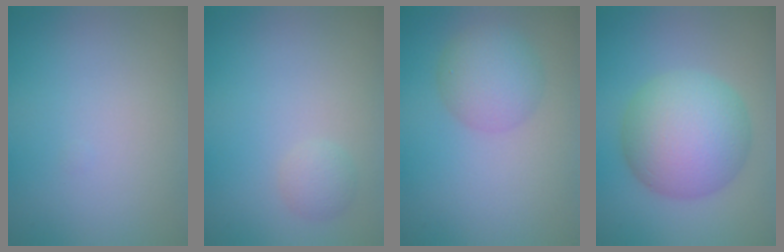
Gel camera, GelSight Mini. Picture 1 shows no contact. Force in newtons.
{"total": 1.3, "press": 1.3, "slide": 0.1}
{"total": 4.0, "press": 4.0, "slide": 0.1}
{"total": 8.7, "press": 8.7, "slide": 0.3}